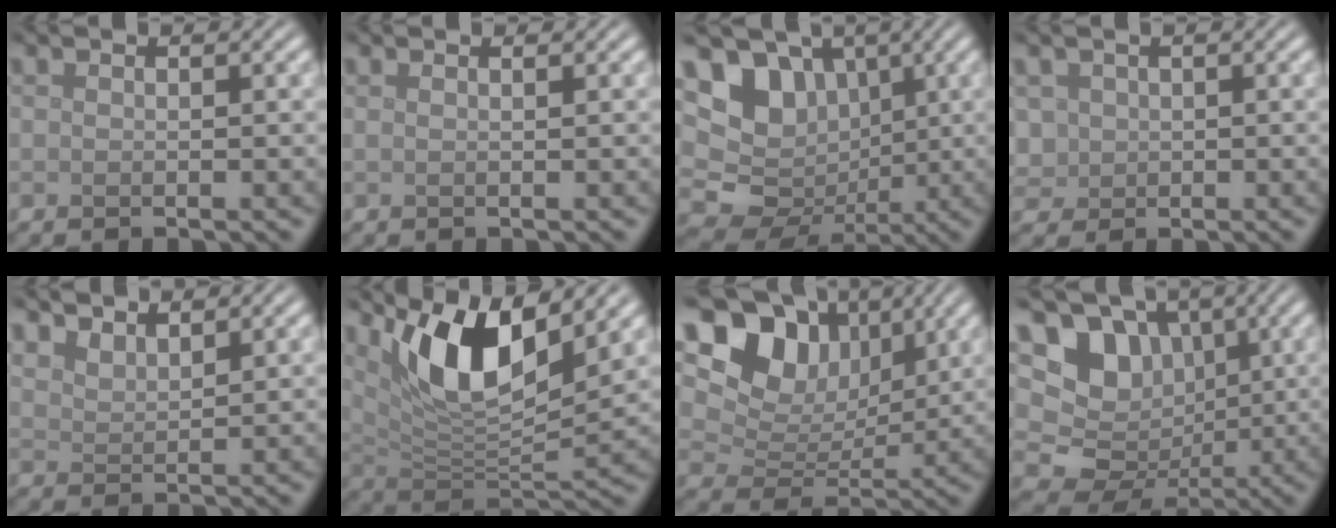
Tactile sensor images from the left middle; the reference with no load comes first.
{"total": 0.6, "force": [0.4, 0.2, 0.4], "torque": [-0.006, -0.003, 0.000]}
{"total": 13.0, "force": [2.5, 11.6, 5.5], "torque": [-0.122, 0.020, 0.027]}
{"total": 2.4, "force": [0.5, 2.2, 0.8], "torque": [-0.018, 0.001, 0.013]}
{"total": 3.1, "force": [2.6, 1.2, 1.1], "torque": [-0.030, -0.008, 0.053]}
{"total": 8.9, "force": [4.5, 3.0, 7.1], "torque": [-0.127, -0.012, 0.082]}
{"total": 10.9, "force": [5.2, 7.6, 5.7], "torque": [-0.094, 0.019, 0.080]}
{"total": 12.7, "force": [2.6, 11.3, 5.1], "torque": [-0.115, 0.029, 0.025]}